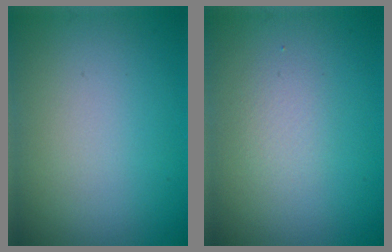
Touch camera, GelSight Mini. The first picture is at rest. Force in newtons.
{"total": 1.3, "press": 1.3, "slide": 0.1}